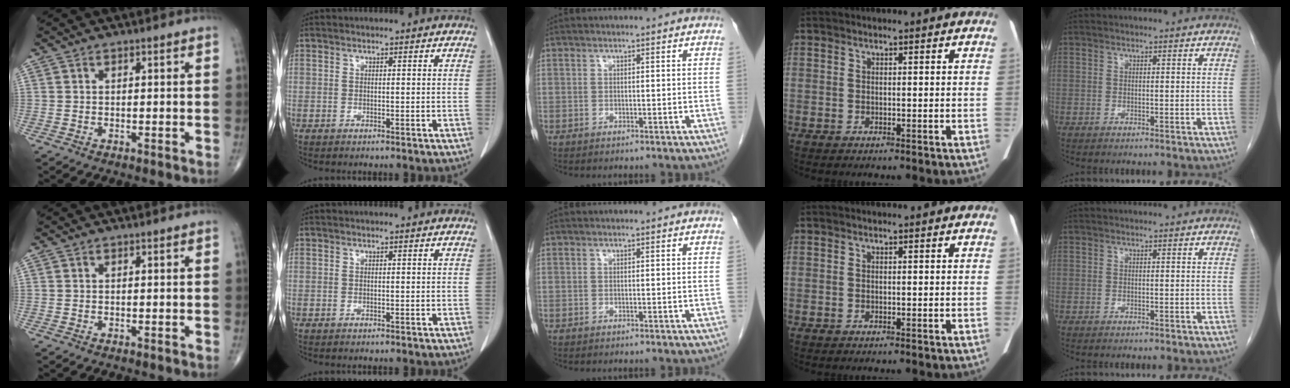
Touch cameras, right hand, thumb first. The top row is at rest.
{}